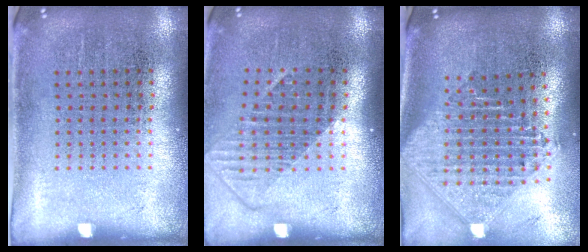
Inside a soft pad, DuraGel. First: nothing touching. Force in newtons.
{"total": 1.3, "press": 1.0, "slide": 0.9}
{"total": 2.3, "press": 1.8, "slide": 1.4}